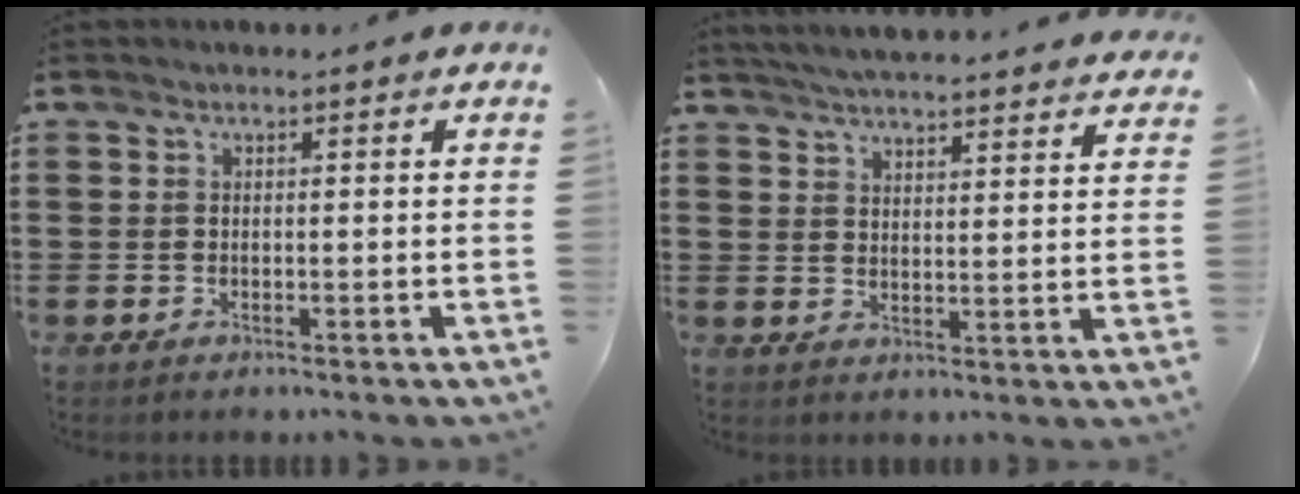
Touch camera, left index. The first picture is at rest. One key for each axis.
{"total": 4.7, "fx": 4.7, "fy": -0.5, "fz": 0.6, "tx": -0.029, "ty": -0.025, "tz": 0.082}